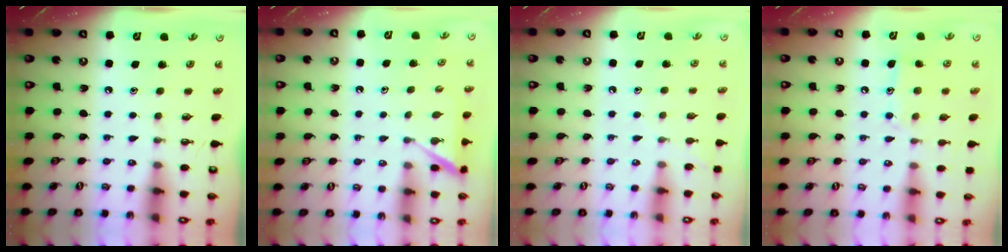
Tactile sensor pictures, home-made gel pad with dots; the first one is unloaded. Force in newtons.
{"total": 3.9, "press": 3.9, "slide": 0.4}
{"total": 4.0, "press": 4.0, "slide": 0.5}
{"total": 10.8, "press": 10.8, "slide": 0.7}